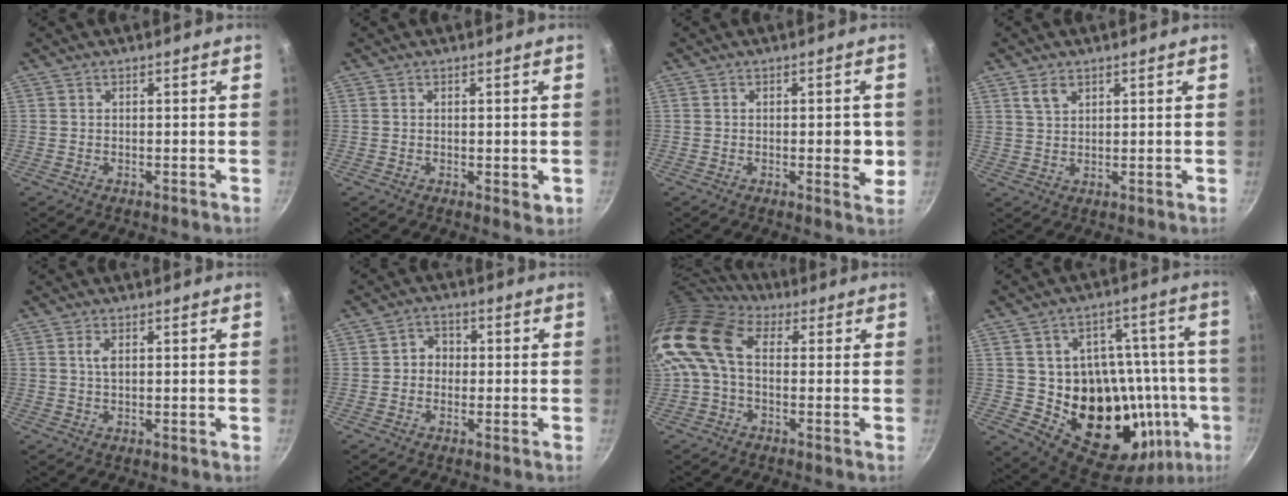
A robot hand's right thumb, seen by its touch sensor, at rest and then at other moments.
{"total": 1.9, "force": [-0.2, 0.9, 1.7], "torque": [-0.021, -0.007, -0.002]}
{"total": 5.2, "force": [-0.4, 2.1, 4.7], "torque": [-0.048, -0.006, -0.006]}
{"total": 3.6, "force": [2.1, 2.1, 2.1], "torque": [-0.033, -0.003, 0.044]}
{"total": 1.8, "force": [0.5, 0.7, 1.6], "torque": [-0.030, 0.000, 0.011]}
{"total": 3.7, "force": [-0.2, 3.3, 1.7], "torque": [-0.002, 0.010, -0.010]}
{"total": 13.8, "force": [1.2, 8.6, 10.7], "torque": [-0.212, 0.023, 0.004]}
{"total": 26.2, "force": [-4.5, 17.8, 18.6], "torque": [-0.208, 0.025, -0.047]}